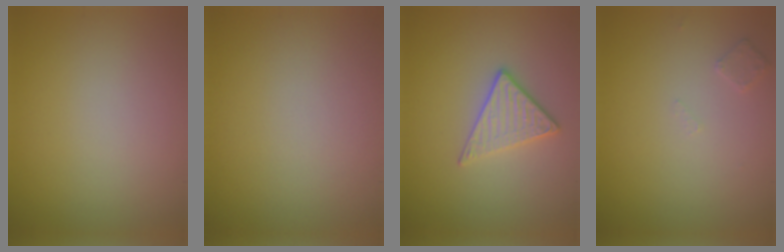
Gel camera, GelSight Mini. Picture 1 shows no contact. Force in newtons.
{"total": 0.0}
{"total": 2.7, "press": 2.6, "slide": 1.0}
{"total": 1.0, "press": 1.0, "slide": 0.1}